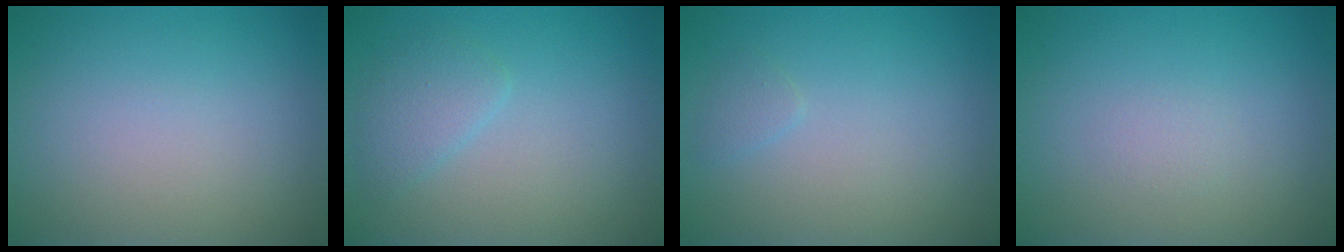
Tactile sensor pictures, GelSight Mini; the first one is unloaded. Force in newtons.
{"total": 1.8, "press": 1.8, "slide": 0.1}
{"total": 0.7, "press": 0.7, "slide": 0.1}
{"total": 0.6, "press": 0.6, "slide": 0.0}